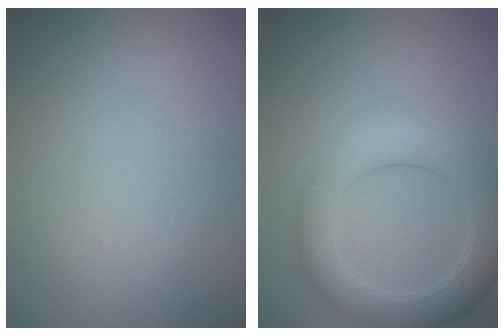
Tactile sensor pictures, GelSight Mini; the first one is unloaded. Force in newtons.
{"total": 5.3, "press": 5.3, "slide": 0.2}